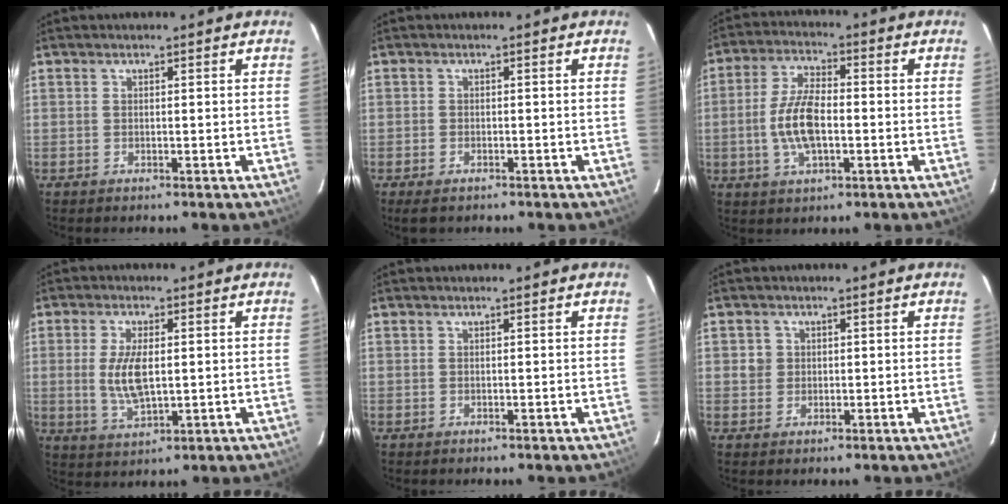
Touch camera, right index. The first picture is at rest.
{"total": 3.0, "force": [-2.2, 1.3, 1.6], "torque": [-0.038, -0.008, -0.039]}
{"total": 9.5, "force": [-1.7, 4.1, 8.3], "torque": [-0.172, 0.006, -0.031]}
{"total": 7.8, "force": [0.2, 3.5, 7.0], "torque": [-0.141, -0.005, 0.010]}
{"total": 0.0}
{"total": 2.2, "force": [0.1, 2.2, 0.3], "torque": [-0.002, 0.004, -0.002]}